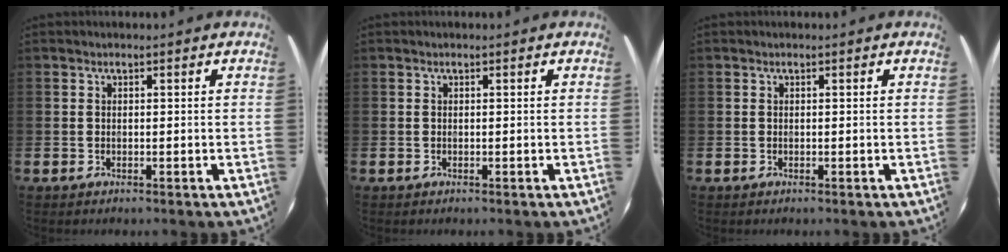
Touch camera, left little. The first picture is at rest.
{"total": 0.0}
{"total": 0.0}